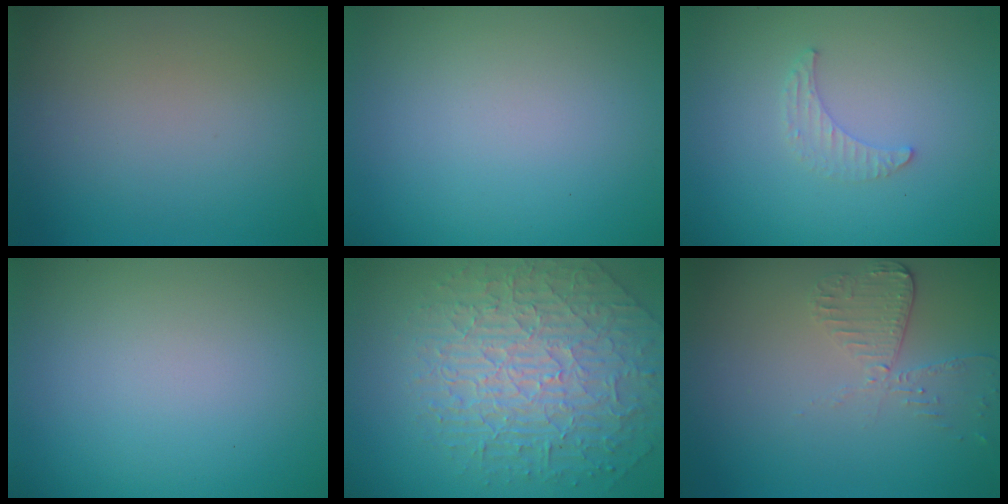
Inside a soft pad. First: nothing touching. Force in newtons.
{"total": 0.0}
{"total": 1.3, "press": 1.3, "slide": 0.4}
{"total": 0.0}
{"total": 6.4, "press": 5.4, "slide": 3.4}
{"total": 2.7, "press": 2.4, "slide": 1.2}